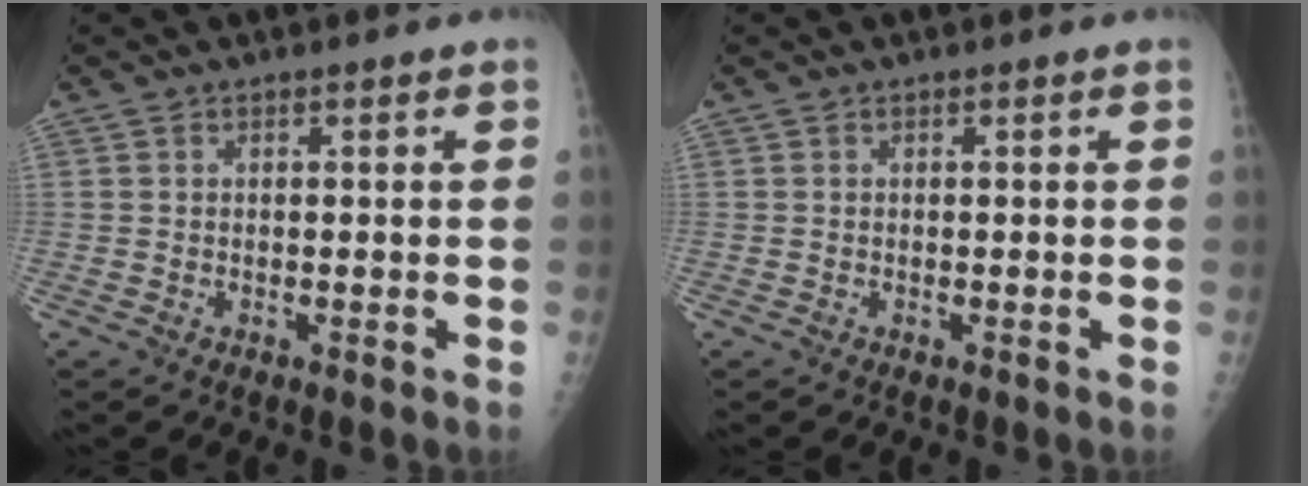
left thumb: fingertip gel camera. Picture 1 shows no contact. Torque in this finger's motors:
{"motor_torque": [0.00, 0.00, 0.00, 0.00, 0.00]}